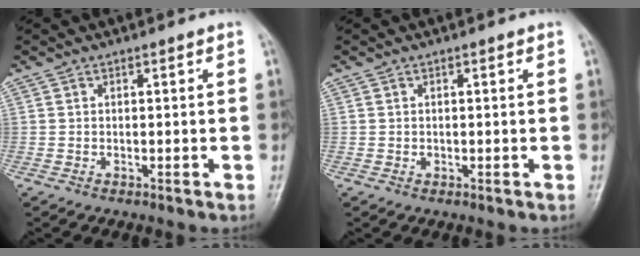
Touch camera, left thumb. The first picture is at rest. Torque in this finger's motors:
{"motor_torque": [-0.03, 0.09, 0.28, -0.20, 0.00]}